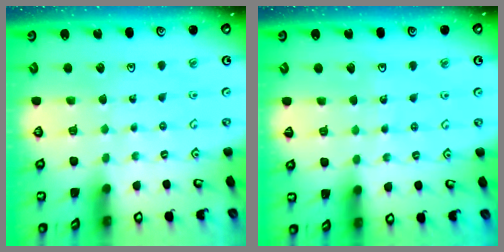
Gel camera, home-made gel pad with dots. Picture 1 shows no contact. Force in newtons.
{"total": 2.8, "press": 2.8, "slide": 0.3}